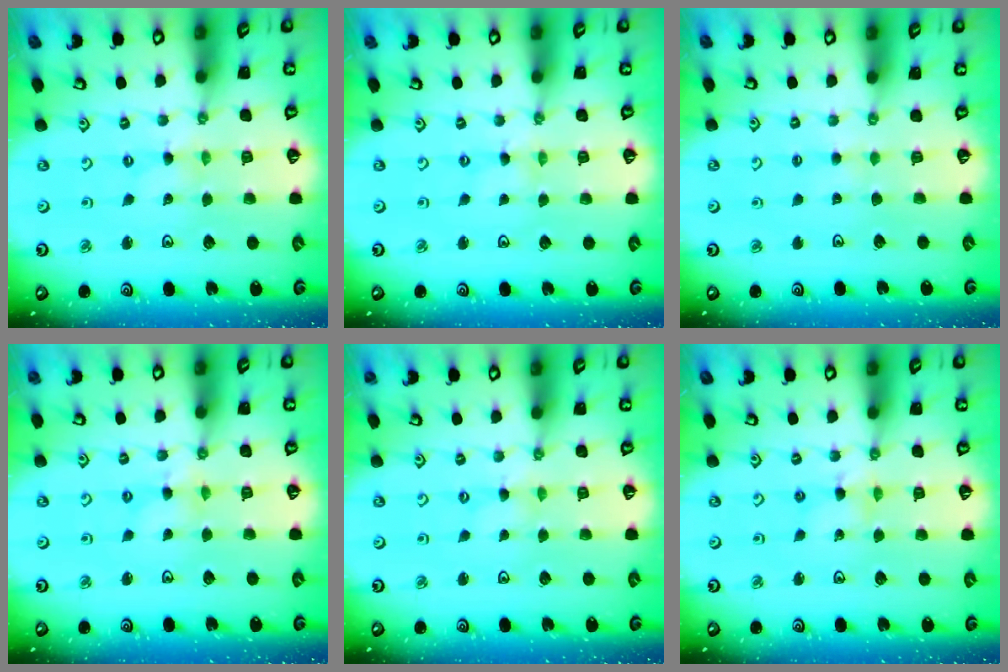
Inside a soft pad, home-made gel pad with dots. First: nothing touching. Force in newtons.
{"total": 0.0}
{"total": 1.8, "press": 1.7, "slide": 0.4}
{"total": 2.6, "press": 2.6, "slide": 0.3}
{"total": 0.0}
{"total": 2.6, "press": 2.6, "slide": 0.3}